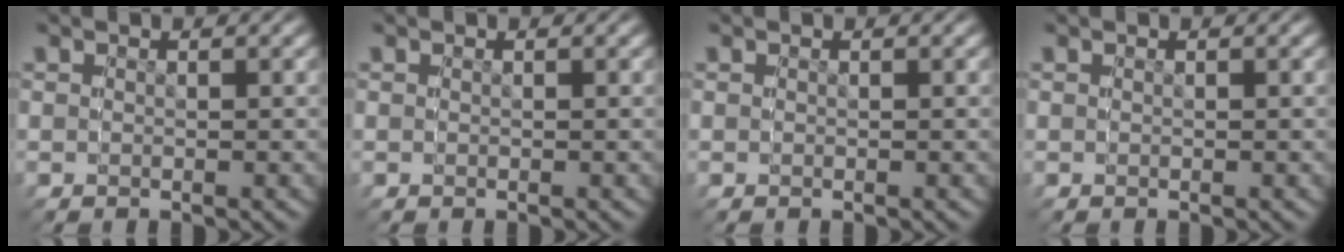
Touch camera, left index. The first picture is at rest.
{"total": 0.0}
{"total": 0.0}
{"total": 0.0}